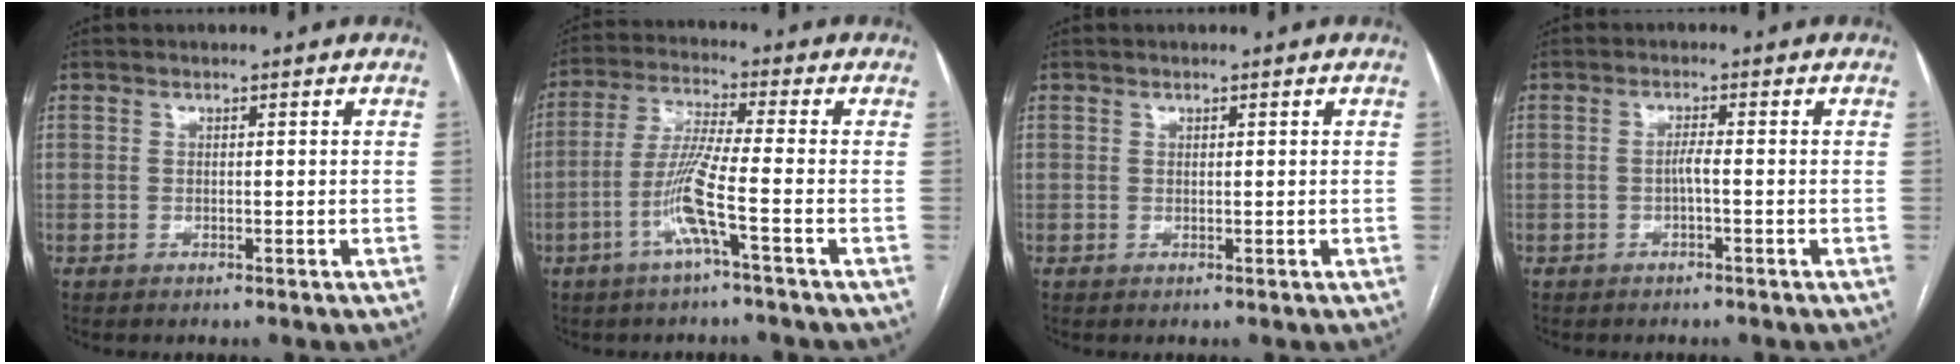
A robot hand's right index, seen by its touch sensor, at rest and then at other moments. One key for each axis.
{"total": 8.1, "fx": -3.3, "fy": -0.9, "fz": 7.4, "tx": -0.151, "ty": 0.000, "tz": -0.069}
{"total": 0.0}
{"total": 1.6, "fx": -0.6, "fy": 0.0, "fz": 1.5, "tx": -0.026, "ty": 0.003, "tz": -0.011}